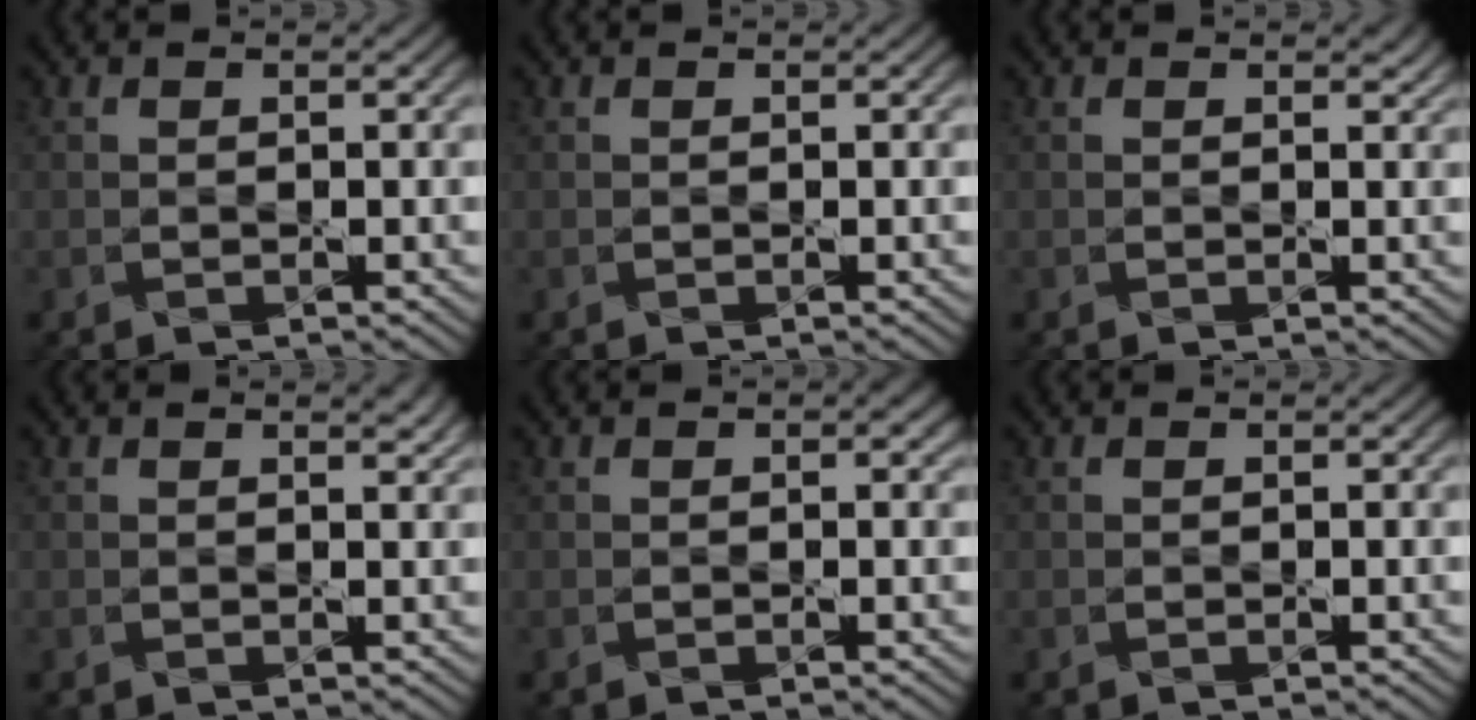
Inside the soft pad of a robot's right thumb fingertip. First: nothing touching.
{"total": 0.0}
{"total": 0.5, "force": [0.4, 0.2, 0.2], "torque": [-0.002, -0.004, 0.007]}
{"total": 0.9, "force": [0.7, 0.1, 0.5], "torque": [-0.009, -0.003, 0.013]}
{"total": 0.6, "force": [0.1, 0.3, 0.5], "torque": [-0.003, -0.003, 0.001]}
{"total": 0.0}